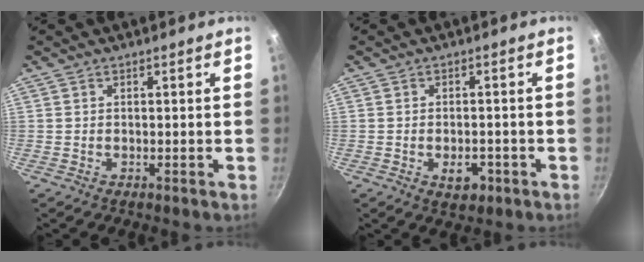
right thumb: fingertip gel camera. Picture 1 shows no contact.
{"total": 4.2, "force": [-1.7, 2.5, 3.0], "torque": [-0.031, 0.008, -0.019]}